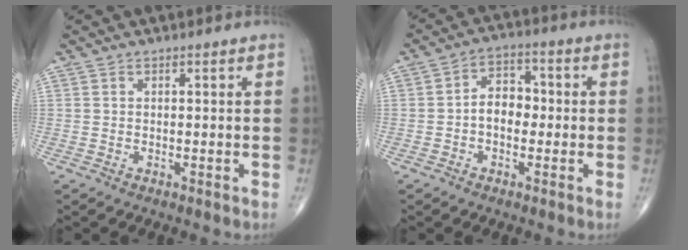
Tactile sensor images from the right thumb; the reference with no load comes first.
{"total": 6.2, "force": [-0.7, 4.4, 4.4], "torque": [-0.049, 0.024, -0.021]}